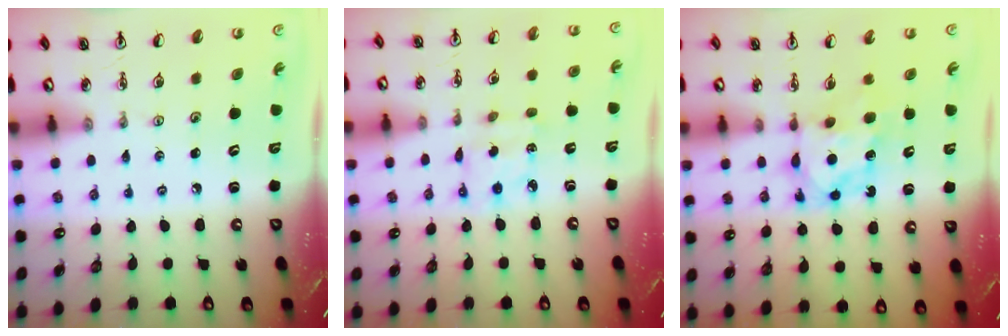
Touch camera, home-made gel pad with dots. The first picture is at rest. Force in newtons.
{"total": 2.9, "press": 2.9, "slide": 0.1}
{"total": 6.9, "press": 6.9, "slide": 0.2}